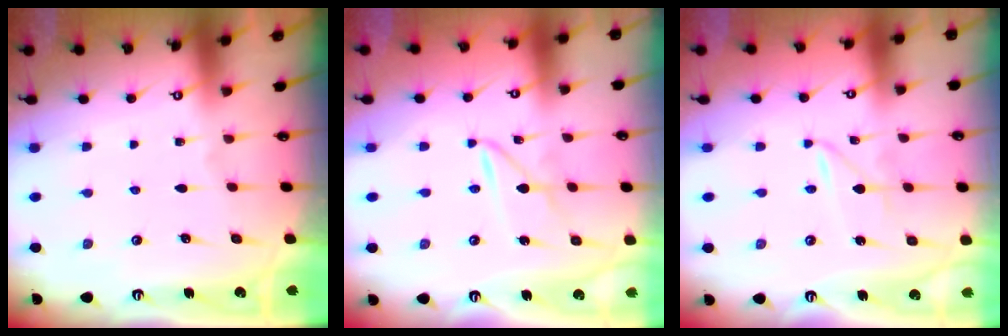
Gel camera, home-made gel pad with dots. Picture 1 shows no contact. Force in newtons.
{"total": 2.9, "press": 2.9, "slide": 0.2}
{"total": 1.3, "press": 1.3, "slide": 0.1}